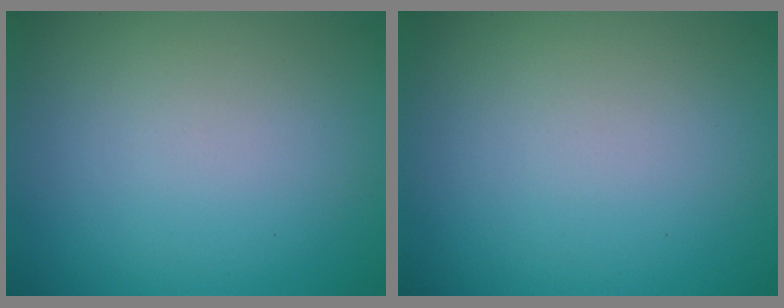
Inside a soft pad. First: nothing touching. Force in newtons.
{"total": 0.0}